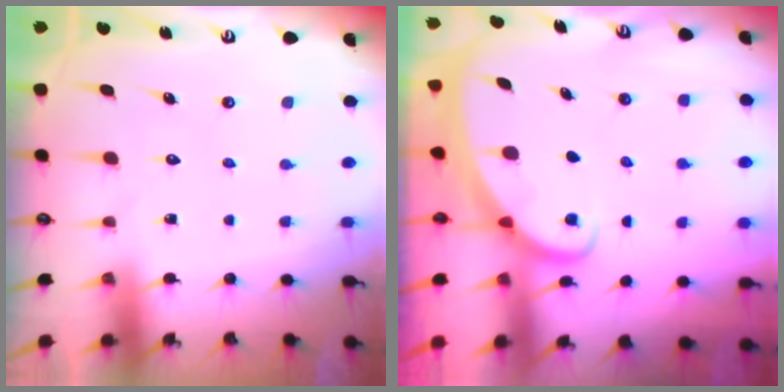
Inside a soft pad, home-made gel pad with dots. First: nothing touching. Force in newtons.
{"total": 1.8, "press": 1.8, "slide": 0.2}